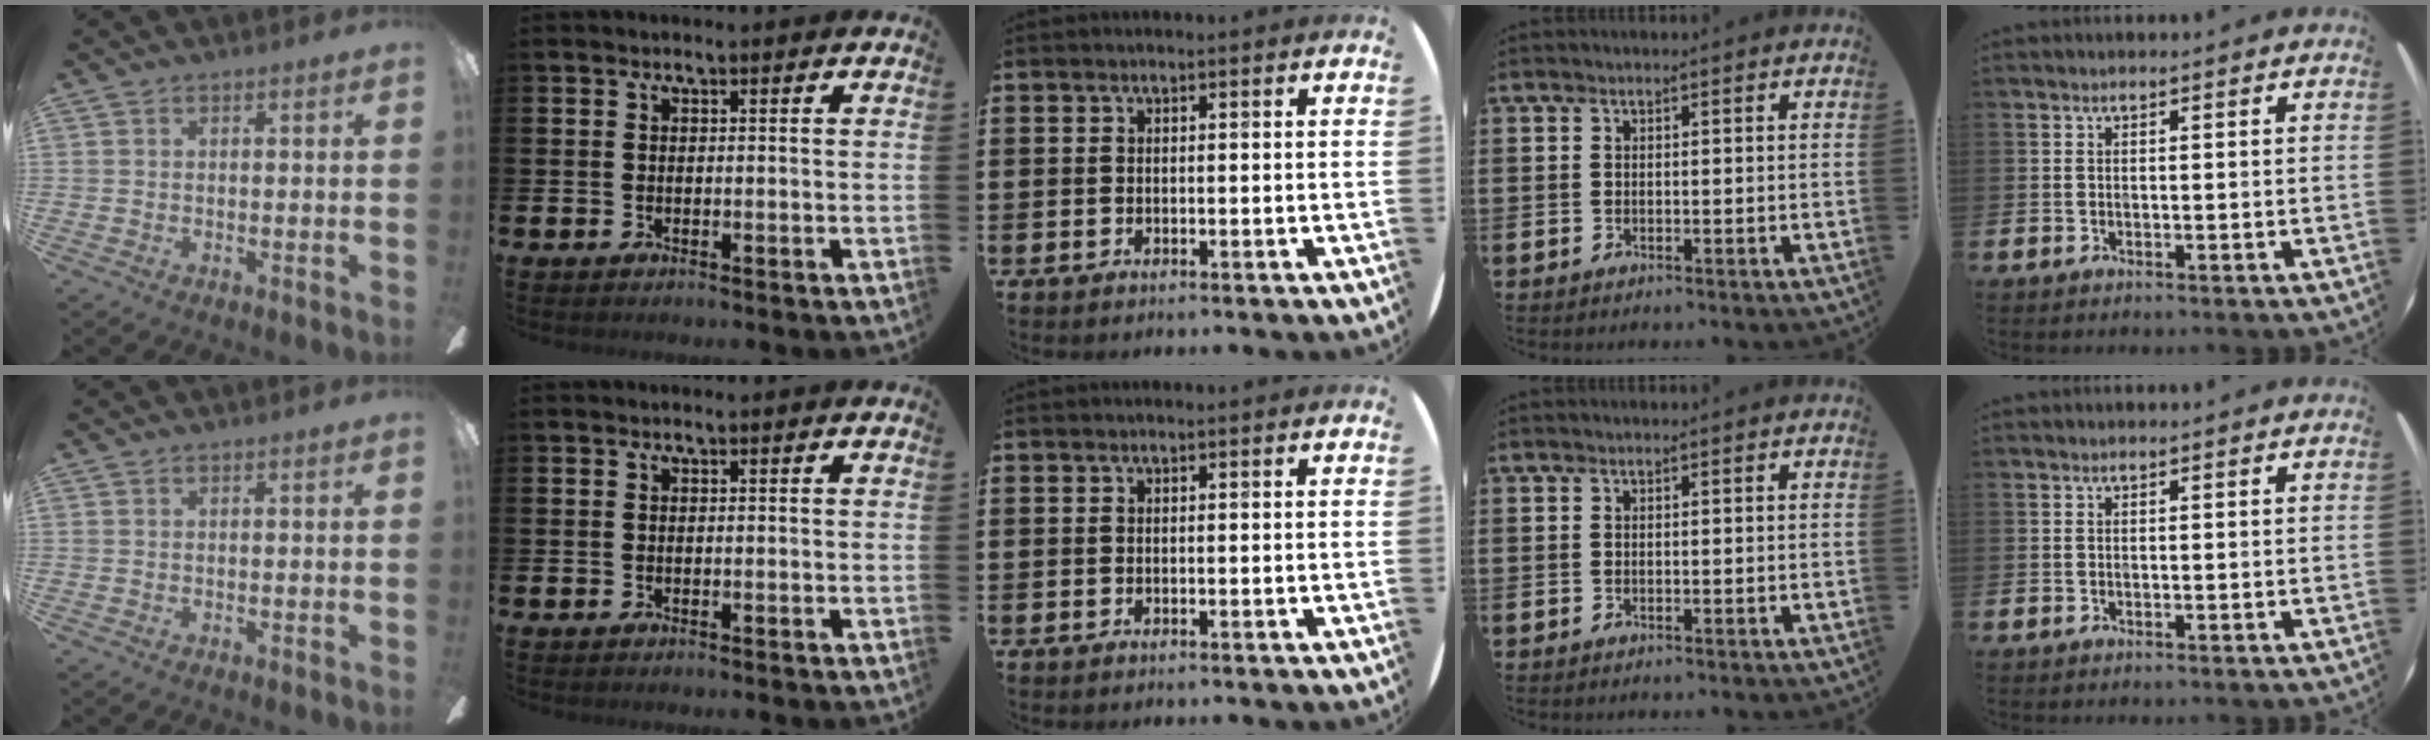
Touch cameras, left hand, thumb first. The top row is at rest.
{}